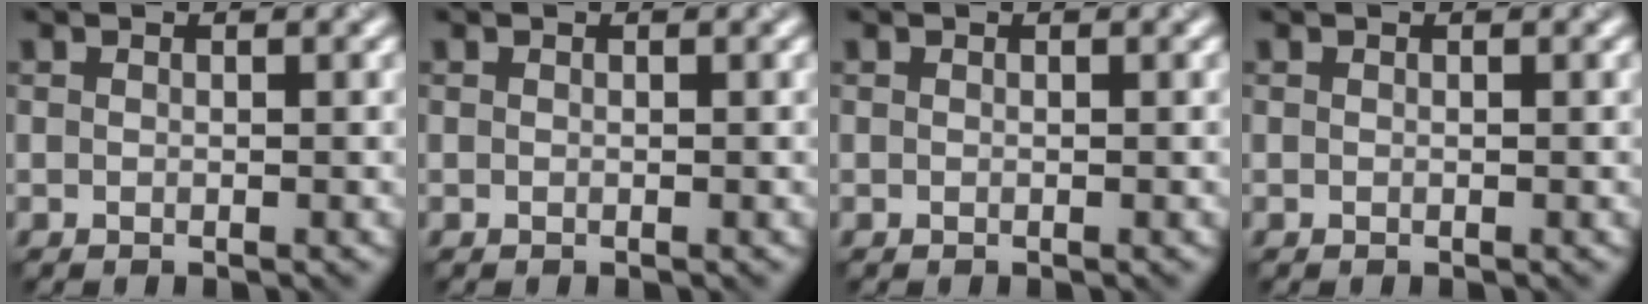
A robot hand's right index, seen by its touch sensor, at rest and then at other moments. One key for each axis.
{"total": 0.0}
{"total": 0.0}
{"total": 0.0}